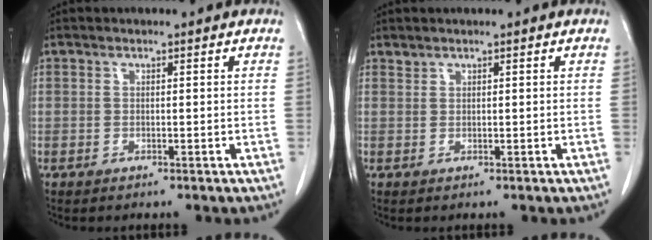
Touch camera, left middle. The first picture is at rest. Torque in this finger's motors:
{"motor_torque": [0.15, -0.21, -0.03, -0.01]}